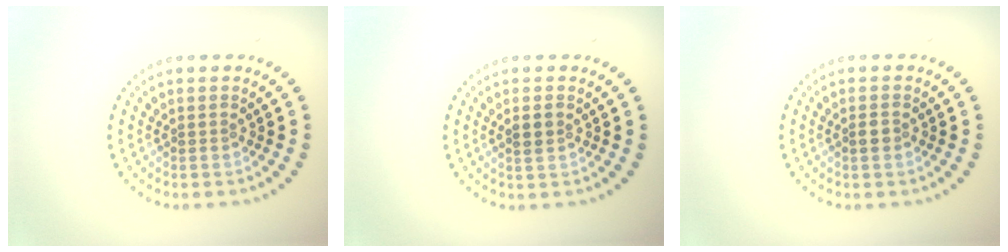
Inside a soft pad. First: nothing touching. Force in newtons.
{"total": 1.3, "press": 1.2, "slide": 0.3}
{"total": 1.0, "press": 1.0, "slide": 0.3}